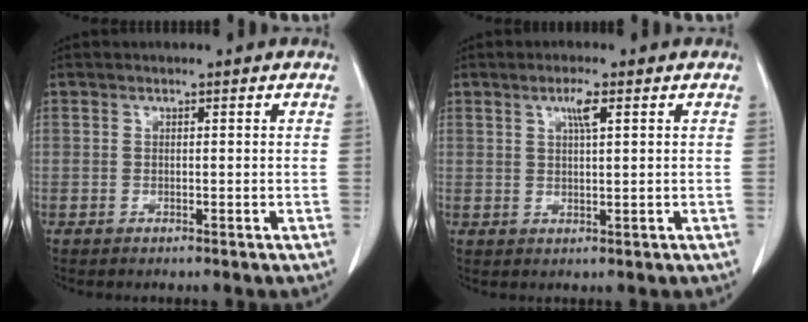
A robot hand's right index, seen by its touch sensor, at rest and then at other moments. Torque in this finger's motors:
{"motor_torque": [0.18, -0.05, 0.06, 0.03]}